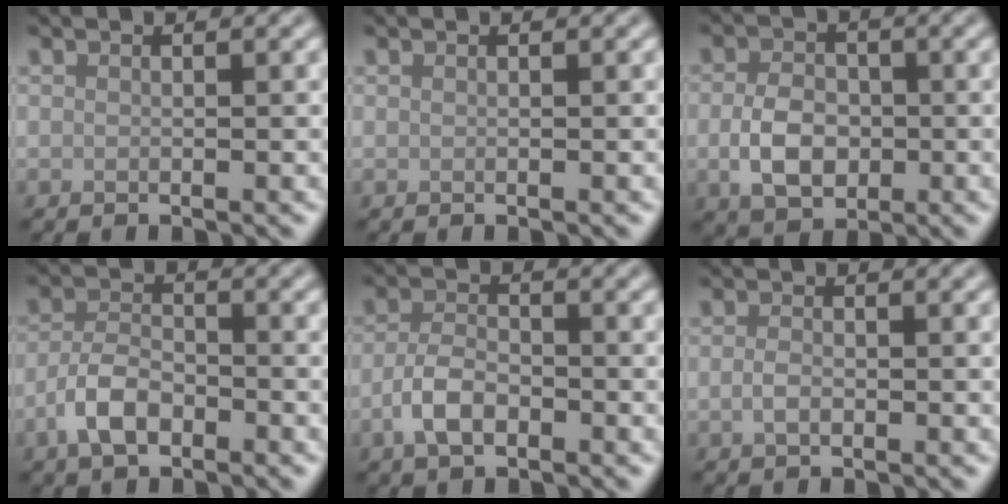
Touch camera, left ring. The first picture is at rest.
{"total": 0.0}
{"total": 4.4, "force": [-0.8, 3.1, 3.0], "torque": [-0.061, -0.004, -0.018]}
{"total": 4.0, "force": [-2.2, 2.0, 2.6], "torque": [-0.046, 0.004, -0.049]}
{"total": 3.5, "force": [-1.7, 1.8, 2.4], "torque": [-0.049, 0.002, -0.038]}
{"total": 1.3, "force": [-0.4, 0.7, 1.1], "torque": [-0.024, -0.001, -0.009]}